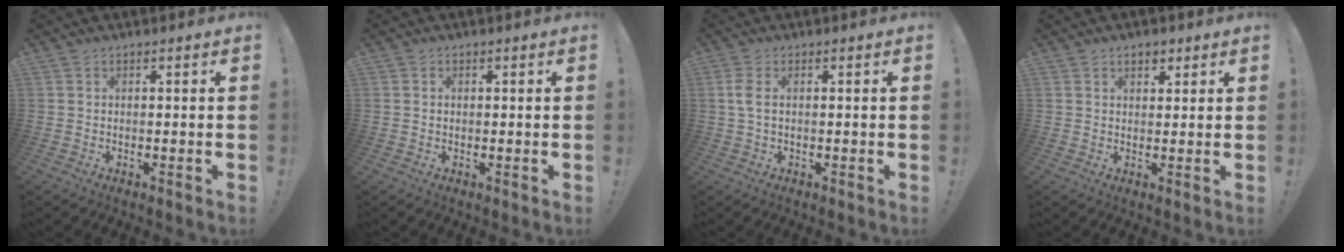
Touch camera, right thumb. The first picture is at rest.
{"total": 0.6, "force": [0.2, 0.5, 0.1], "torque": [-0.005, 0.004, 0.003]}
{"total": 3.4, "force": [0.4, 1.4, 3.1], "torque": [-0.072, 0.005, 0.009]}
{"total": 3.2, "force": [1.8, 2.2, 1.4], "torque": [-0.011, -0.003, 0.029]}